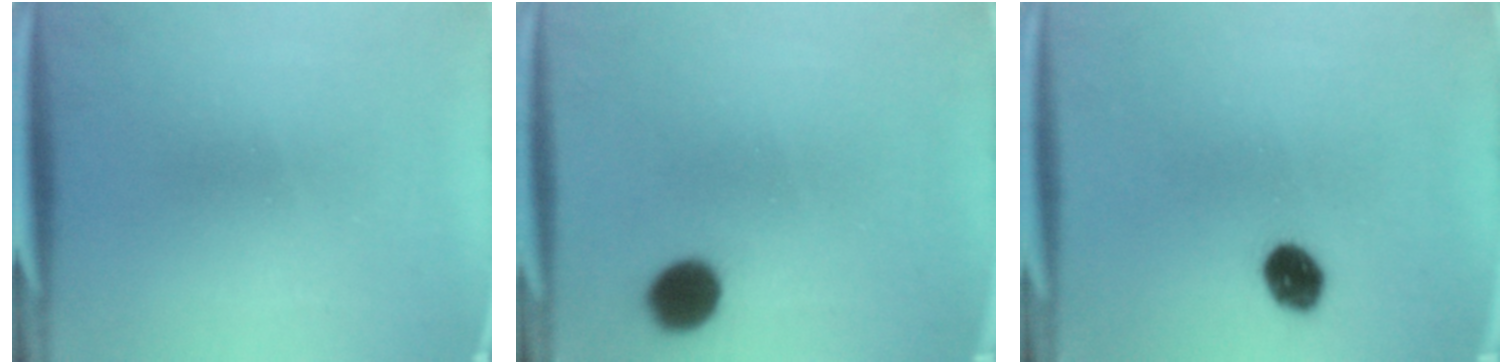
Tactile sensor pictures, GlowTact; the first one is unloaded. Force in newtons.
{"total": 6.7}
{"total": 6.2}